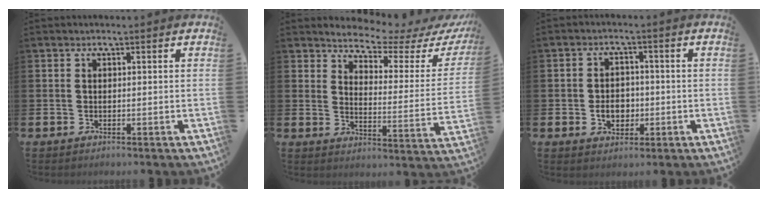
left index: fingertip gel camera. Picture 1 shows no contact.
{"total": 4.6, "force": [4.4, 0.9, 1.0], "torque": [-0.039, -0.045, 0.069]}
{"total": 3.9, "force": [-0.8, 3.0, 2.3], "torque": [-0.033, 0.000, -0.022]}